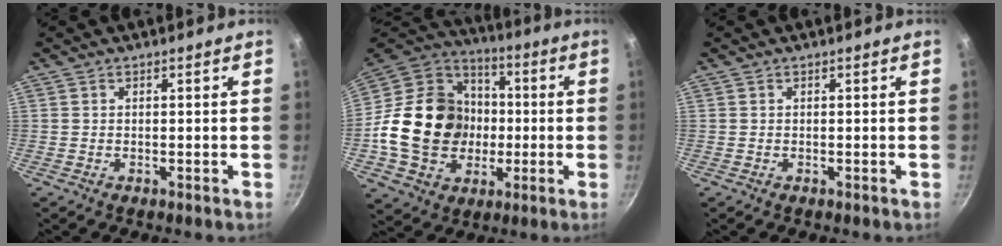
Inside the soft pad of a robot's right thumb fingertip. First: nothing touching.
{"total": 23.8, "force": [-2.4, 19.5, 13.4], "torque": [-0.210, 0.037, -0.034]}
{"total": 0.0}